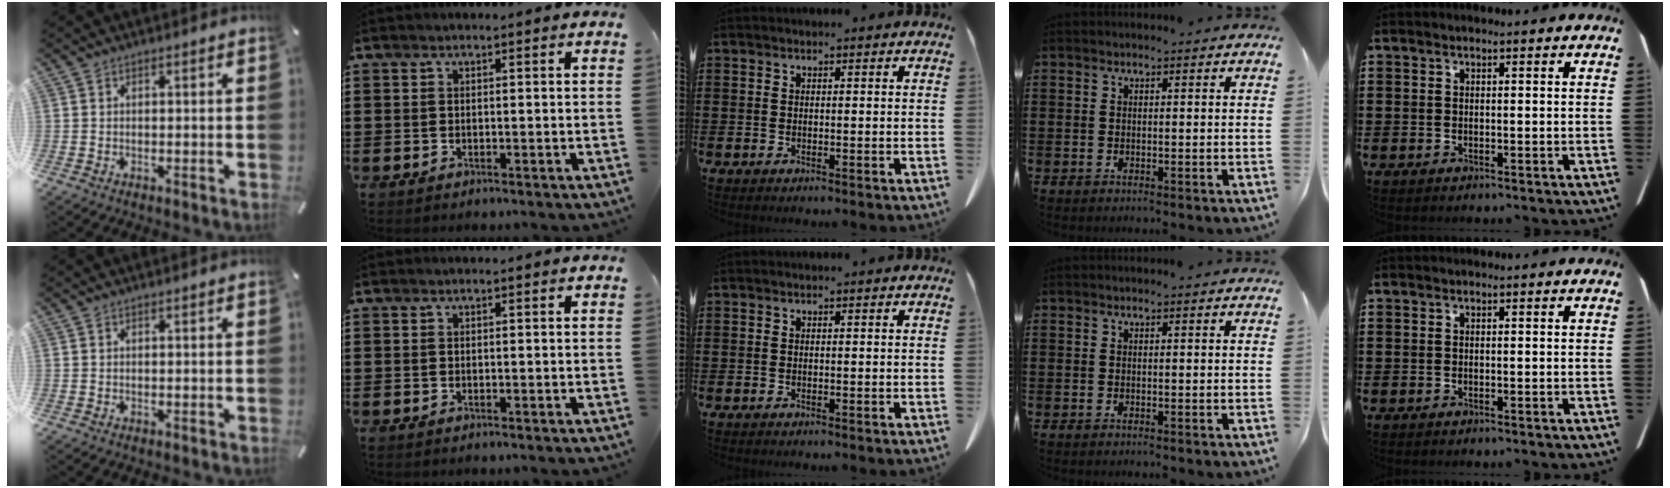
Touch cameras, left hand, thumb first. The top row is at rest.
{}